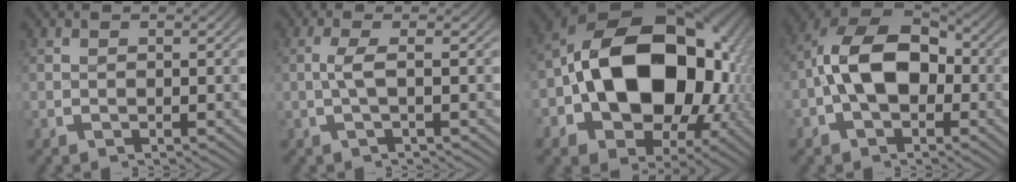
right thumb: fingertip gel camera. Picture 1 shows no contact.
{"total": 2.5, "force": [-0.2, 0.3, 2.5], "torque": [-0.057, 0.000, -0.005]}
{"total": 22.0, "force": [-1.0, 14.7, 16.3], "torque": [-0.314, -0.060, -0.003]}
{"total": 10.3, "force": [-0.7, 6.9, 7.6], "torque": [-0.162, -0.019, -0.010]}